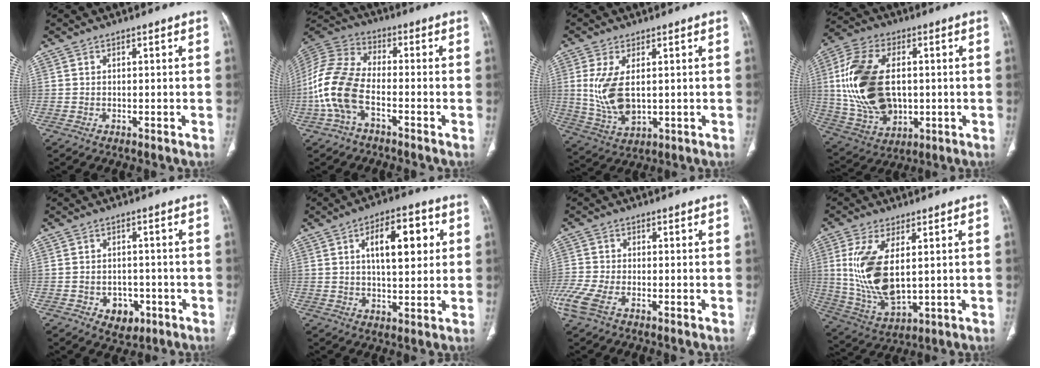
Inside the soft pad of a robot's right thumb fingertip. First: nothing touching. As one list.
[{"total": 13.8, "force": [-4.4, 7.6, 10.6], "torque": [-0.242, 0.032, -0.091]}, {"total": 9.5, "force": [1.1, 4.7, 8.2], "torque": [-0.175, -0.016, 0.039]}, {"total": 19.9, "force": [1.4, 12.4, 15.5], "torque": [-0.304, -0.005, 0.040]}, {"total": 5.4, "force": [-2.2, 4.1, 2.7], "torque": [-0.018, 0.014, -0.021]}, {"total": 12.1, "force": [3.3, 5.5, 10.3], "torque": [-0.129, 0.003, 0.049]}, {"total": 6.7, "force": [-3.6, 2.8, 4.9], "torque": [-0.141, 0.002, -0.076]}, {"total": 14.0, "force": [2.1, 6.5, 12.2], "torque": [-0.254, -0.020, 0.058]}]